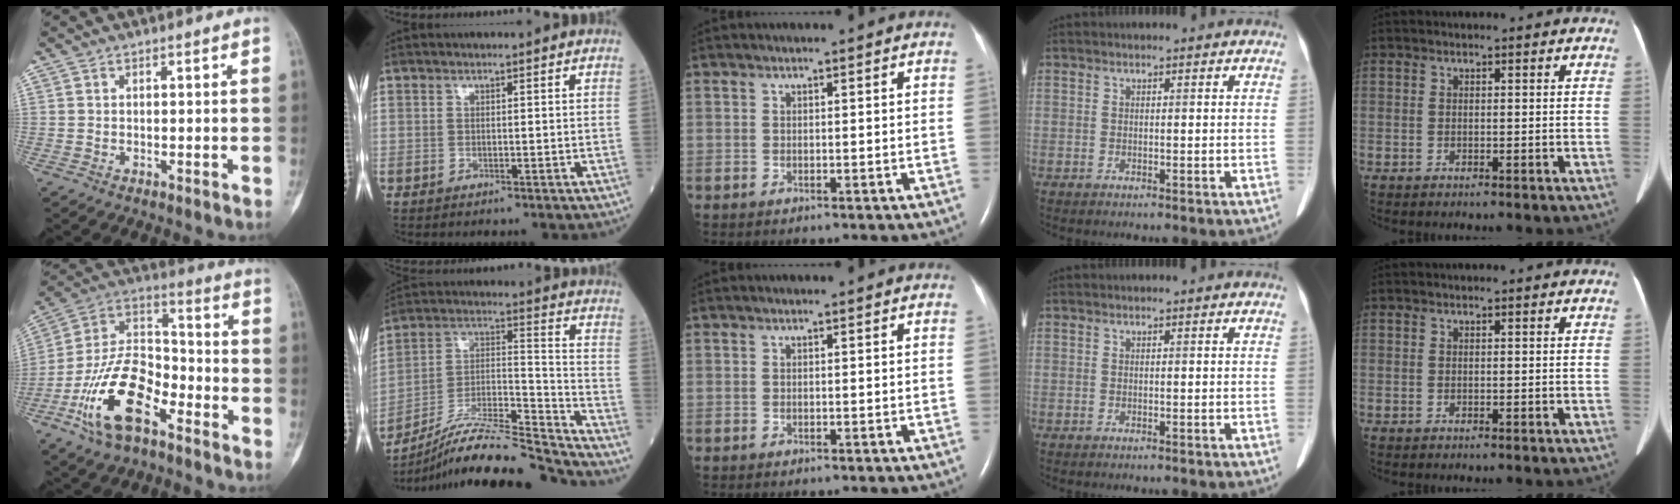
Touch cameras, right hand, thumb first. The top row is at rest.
{"thumb": {"total": 18.0, "force": [-9.0, 8.8, 12.9], "torque": [-0.231, 0.064, -0.175]}, "index": {"total": 21.2, "force": [-19.9, -1.0, 7.3], "torque": [-0.147, 0.004, -0.334]}}